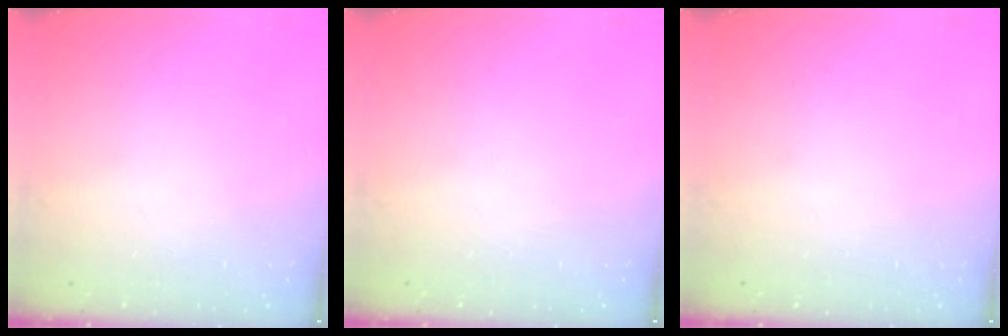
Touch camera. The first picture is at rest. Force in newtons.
{"total": 0.0}
{"total": 0.0}